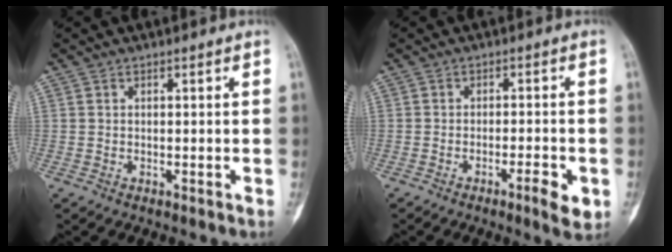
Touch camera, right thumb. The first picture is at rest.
{"total": 5.0, "force": [-2.1, 1.0, 4.5], "torque": [-0.067, 0.006, -0.030]}